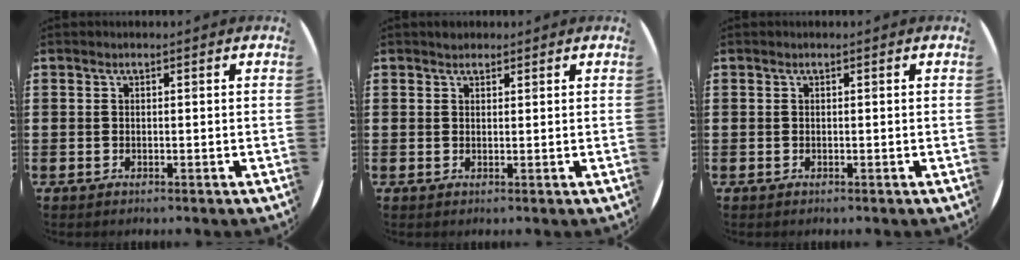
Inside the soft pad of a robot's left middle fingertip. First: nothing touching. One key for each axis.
{"total": 1.2, "fx": 1.1, "fy": 0.5, "fz": 0.0, "tx": 0.007, "ty": 0.000, "tz": 0.019}
{"total": 0.0}